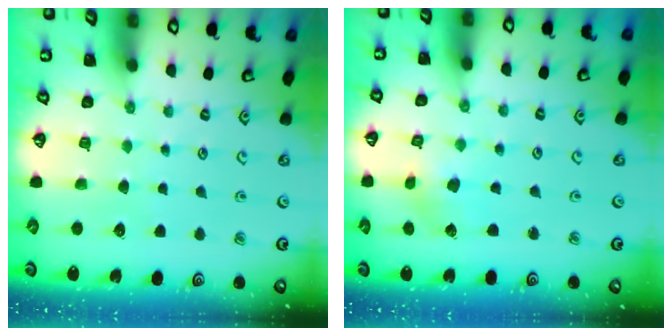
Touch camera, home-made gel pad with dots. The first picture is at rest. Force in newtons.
{"total": 1.7, "press": 1.7, "slide": 0.3}